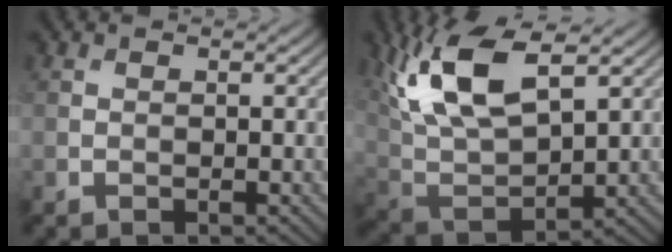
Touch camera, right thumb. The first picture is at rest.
{"total": 13.1, "force": [6.1, 5.4, 10.2], "torque": [-0.234, 0.008, 0.121]}